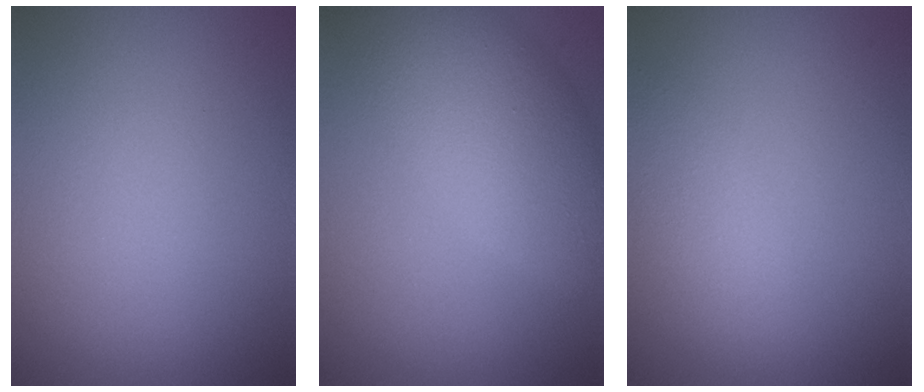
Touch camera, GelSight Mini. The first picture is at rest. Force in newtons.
{"total": 6.5, "press": 6.5, "slide": 0.2}
{"total": 2.9, "press": 2.9, "slide": 0.2}